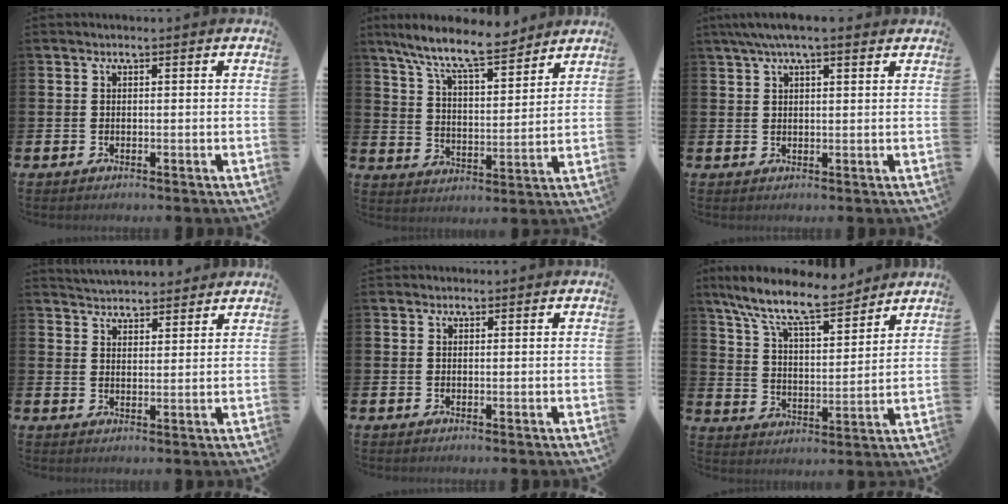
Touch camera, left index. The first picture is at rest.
{"total": 10.1, "force": [9.0, 1.6, 4.3], "torque": [-0.112, -0.048, 0.157]}
{"total": 4.5, "force": [3.4, 0.9, 2.8], "torque": [-0.059, -0.001, 0.060]}
{"total": 4.3, "force": [4.2, 0.6, -0.3], "torque": [-0.005, -0.023, 0.078]}
{"total": 0.6, "force": [0.6, 0.2, 0.1], "torque": [0.008, -0.002, 0.009]}
{"total": 10.8, "force": [9.2, 2.5, 5.1], "torque": [-0.131, -0.051, 0.161]}